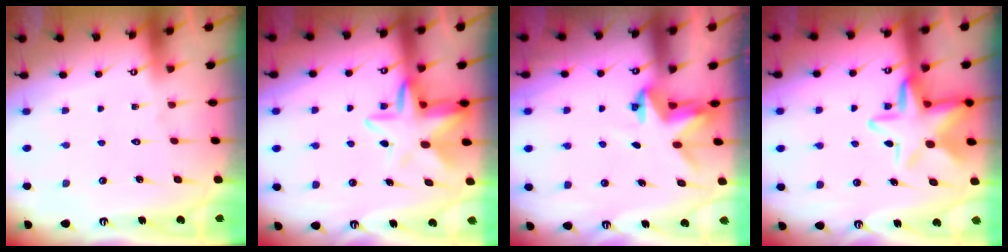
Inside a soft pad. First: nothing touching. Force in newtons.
{"total": 10.6, "press": 10.4, "slide": 1.9}
{"total": 3.1, "press": 3.1, "slide": 0.2}
{"total": 13.9, "press": 13.7, "slide": 2.3}